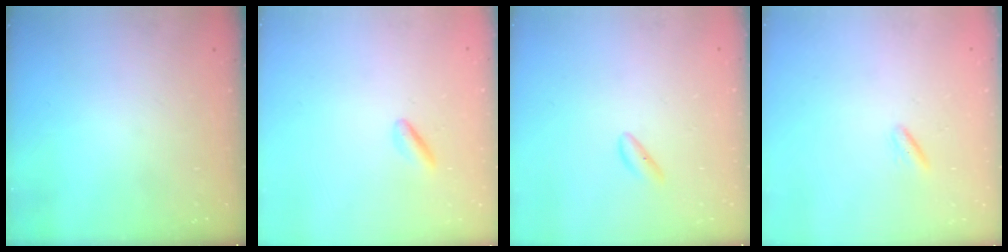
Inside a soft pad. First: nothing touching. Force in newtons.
{"total": 0.8, "press": 0.5, "slide": 0.6}
{"total": 3.4, "press": 3.2, "slide": 1.1}
{"total": 2.1, "press": 2.0, "slide": 0.8}